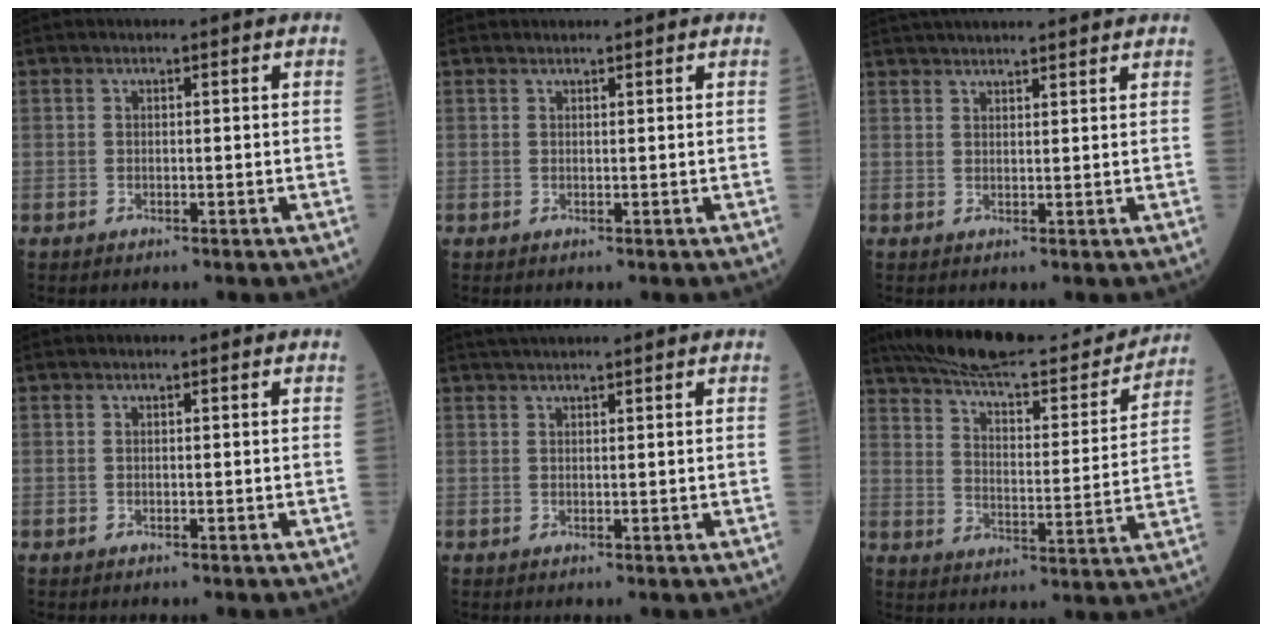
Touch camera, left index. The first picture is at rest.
{"total": 0.9, "force": [0.8, 0.3, -0.1], "torque": [-0.004, 0.009, 0.015]}
{"total": 11.4, "force": [10.4, 1.0, 4.5], "torque": [-0.070, 0.032, 0.148]}
{"total": 0.0}
{"total": 4.9, "force": [4.4, -0.3, 2.1], "torque": [-0.028, 0.032, 0.069]}
{"total": 22.4, "force": [20.1, 4.2, 9.0], "torque": [-0.141, -0.007, 0.282]}